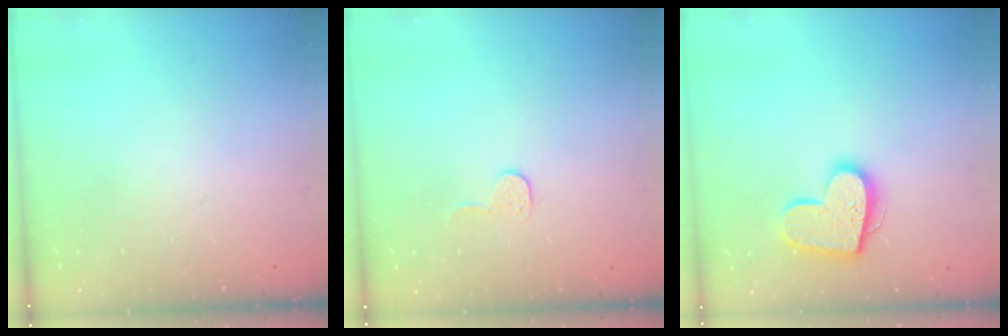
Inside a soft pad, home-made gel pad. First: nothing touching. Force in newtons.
{"total": 5.7, "press": 5.7, "slide": 0.2}
{"total": 14.8, "press": 14.8, "slide": 1.0}